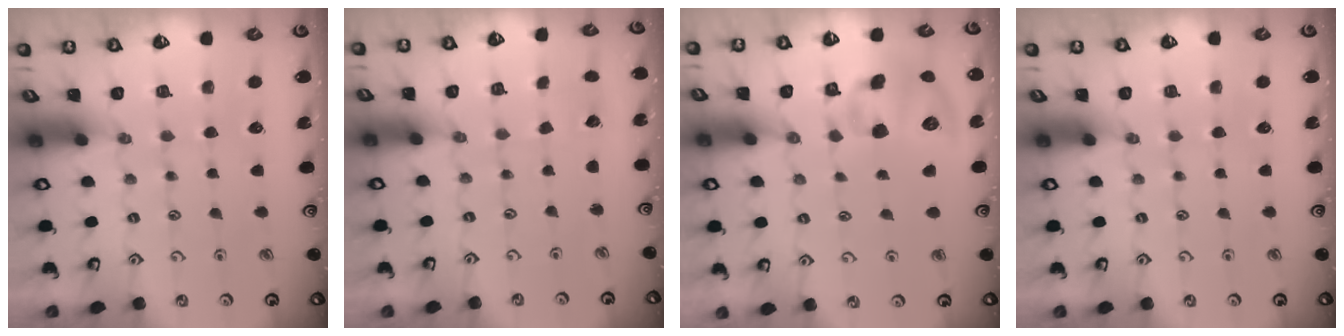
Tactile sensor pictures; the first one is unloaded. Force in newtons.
{"total": 3.1, "press": 3.1, "slide": 0.3}
{"total": 13.9, "press": 13.7, "slide": 2.4}
{"total": 0.0}